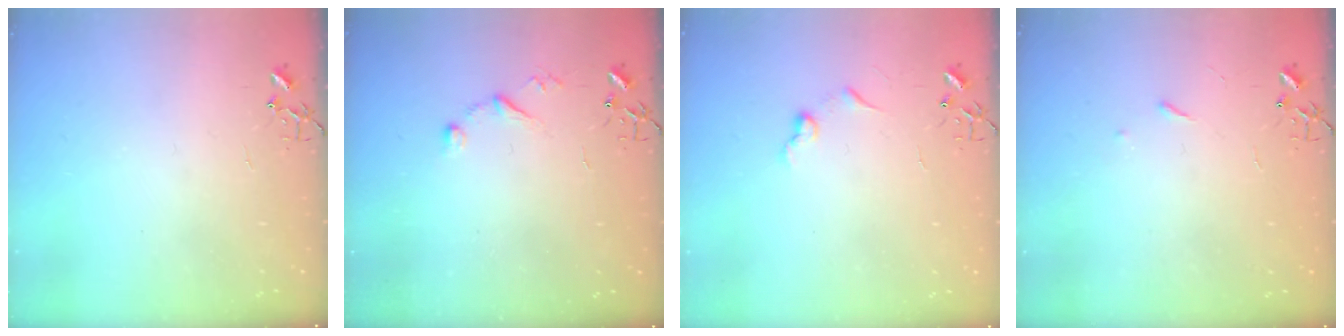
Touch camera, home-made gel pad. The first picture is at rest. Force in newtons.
{"total": 6.6, "press": 6.6, "slide": 0.5}
{"total": 6.3, "press": 6.3, "slide": 0.5}
{"total": 2.9, "press": 2.8, "slide": 0.5}